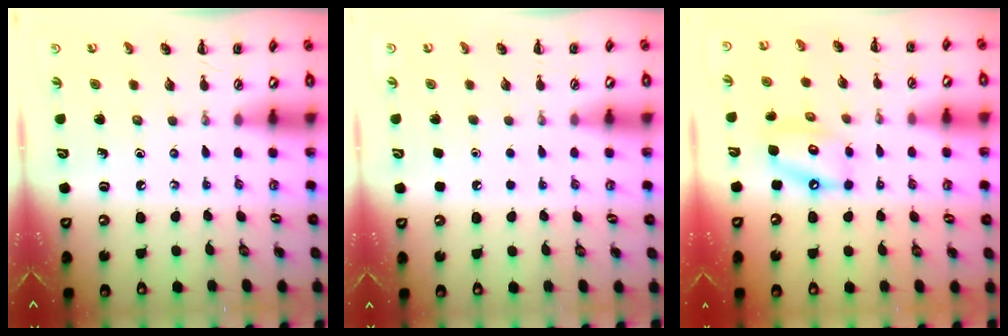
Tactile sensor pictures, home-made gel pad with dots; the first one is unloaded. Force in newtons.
{"total": 1.8, "press": 1.8, "slide": 0.1}
{"total": 10.9, "press": 10.7, "slide": 2.0}